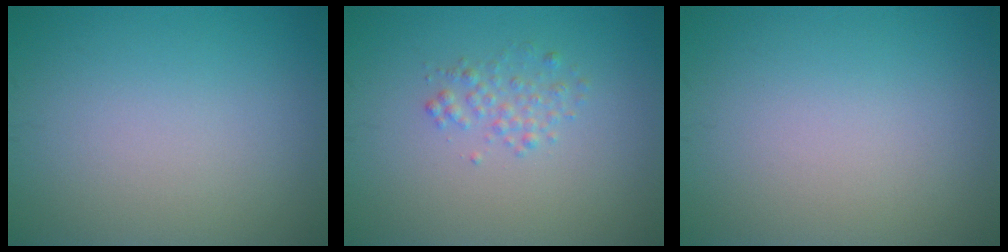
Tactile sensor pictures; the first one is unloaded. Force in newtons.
{"total": 1.5, "press": 1.5, "slide": 0.0}
{"total": 0.0}